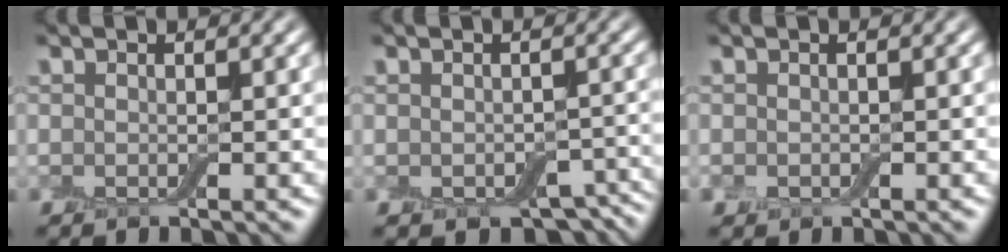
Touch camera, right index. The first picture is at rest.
{"total": 5.2, "force": [-3.1, 2.8, 2.9], "torque": [-0.029, -0.030, -0.034]}
{"total": 0.7, "force": [-0.2, 0.6, 0.3], "torque": [-0.006, -0.005, -0.005]}